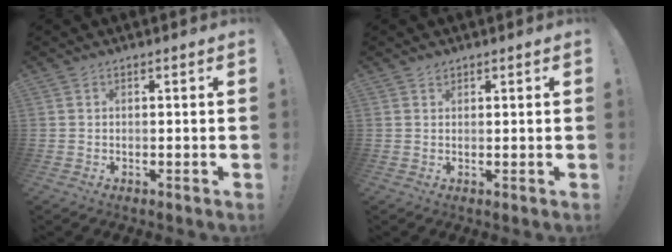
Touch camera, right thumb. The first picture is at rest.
{"total": 1.1, "force": [0.9, 0.5, 0.2], "torque": [0.009, -0.005, 0.015]}